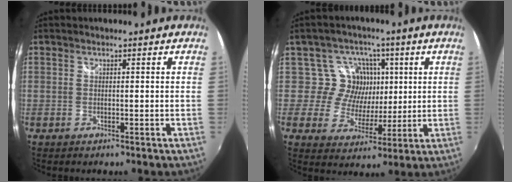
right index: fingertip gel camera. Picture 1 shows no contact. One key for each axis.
{"total": 8.9, "fx": 2.1, "fy": 8.5, "fz": 1.3, "tx": -0.022, "ty": -0.003, "tz": 0.024}